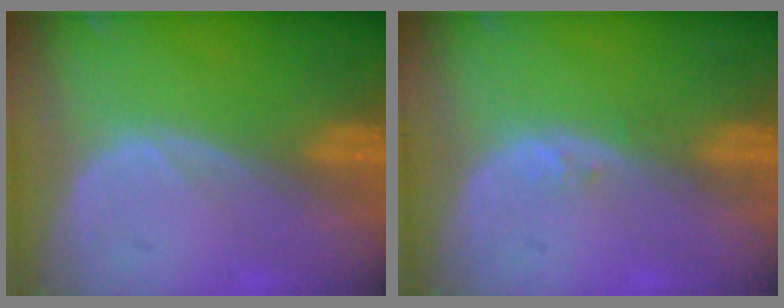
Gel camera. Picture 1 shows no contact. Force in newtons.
{"total": 0.8, "press": 0.6, "slide": 0.5}